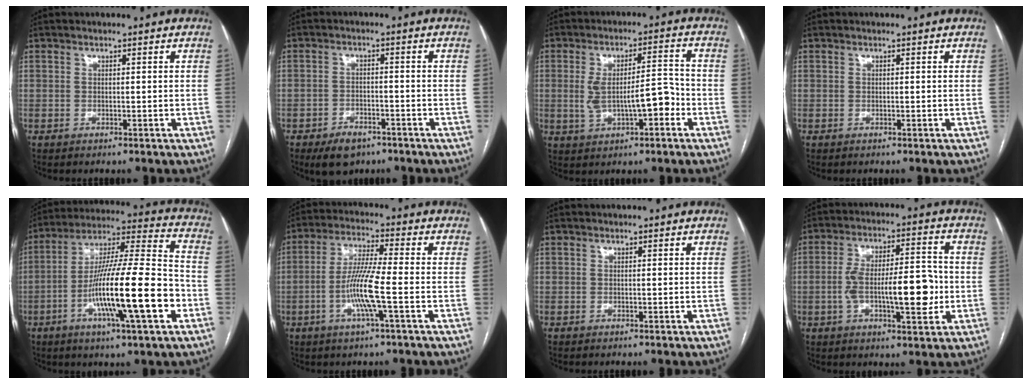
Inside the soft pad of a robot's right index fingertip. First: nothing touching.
{"total": 5.5, "force": [-3.8, 3.0, 2.5], "torque": [-0.044, 0.000, -0.055]}
{"total": 8.4, "force": [-1.7, 2.8, 7.8], "torque": [-0.136, 0.023, -0.019]}
{"total": 0.0}
{"total": 20.0, "force": [-6.3, 1.3, 19.0], "torque": [-0.325, -0.007, -0.105]}
{"total": 9.1, "force": [-2.5, 0.0, 8.8], "torque": [-0.174, -0.004, -0.053]}
{"total": 0.0}
{"total": 13.1, "force": [-2.0, 3.7, 12.4], "torque": [-0.205, 0.020, -0.028]}